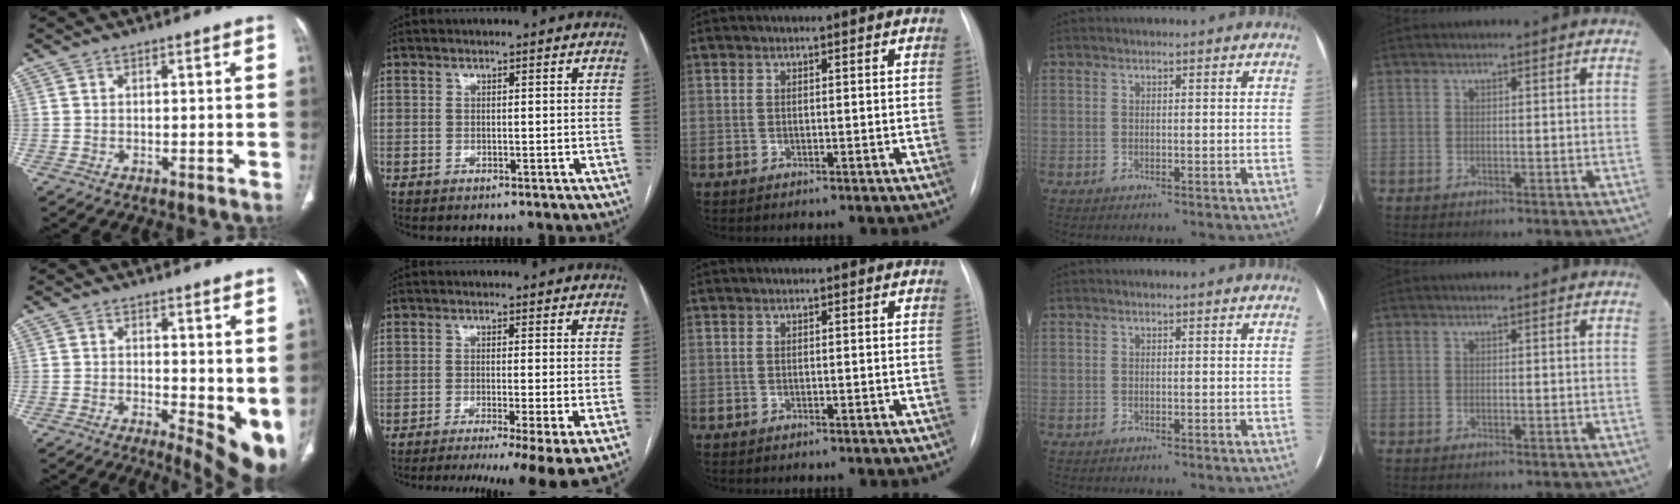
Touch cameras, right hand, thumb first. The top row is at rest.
{"thumb": {"total": 10.4, "force": [0.2, 4.3, 9.4], "torque": [-0.115, -0.025, 0.012]}, "index": {"total": 12.2, "force": [-8.9, -1.0, 8.2], "torque": [-0.098, -0.027, -0.132]}}